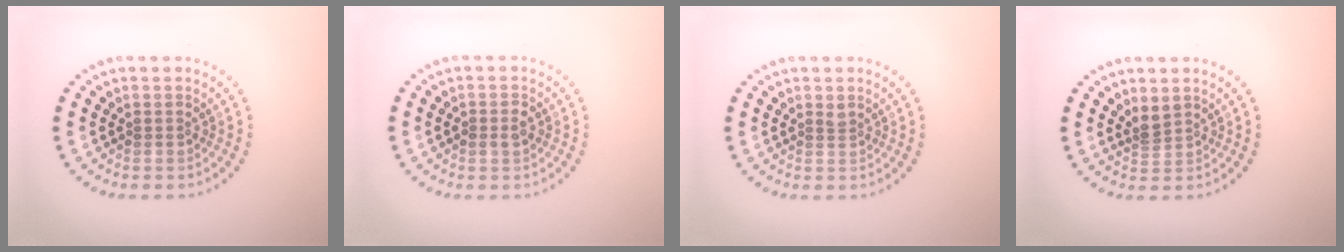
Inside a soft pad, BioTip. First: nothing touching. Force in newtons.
{"total": 1.4, "press": 1.4, "slide": 0.3}
{"total": 0.7, "press": 0.5, "slide": 0.4}
{"total": 1.7, "press": 1.2, "slide": 1.1}